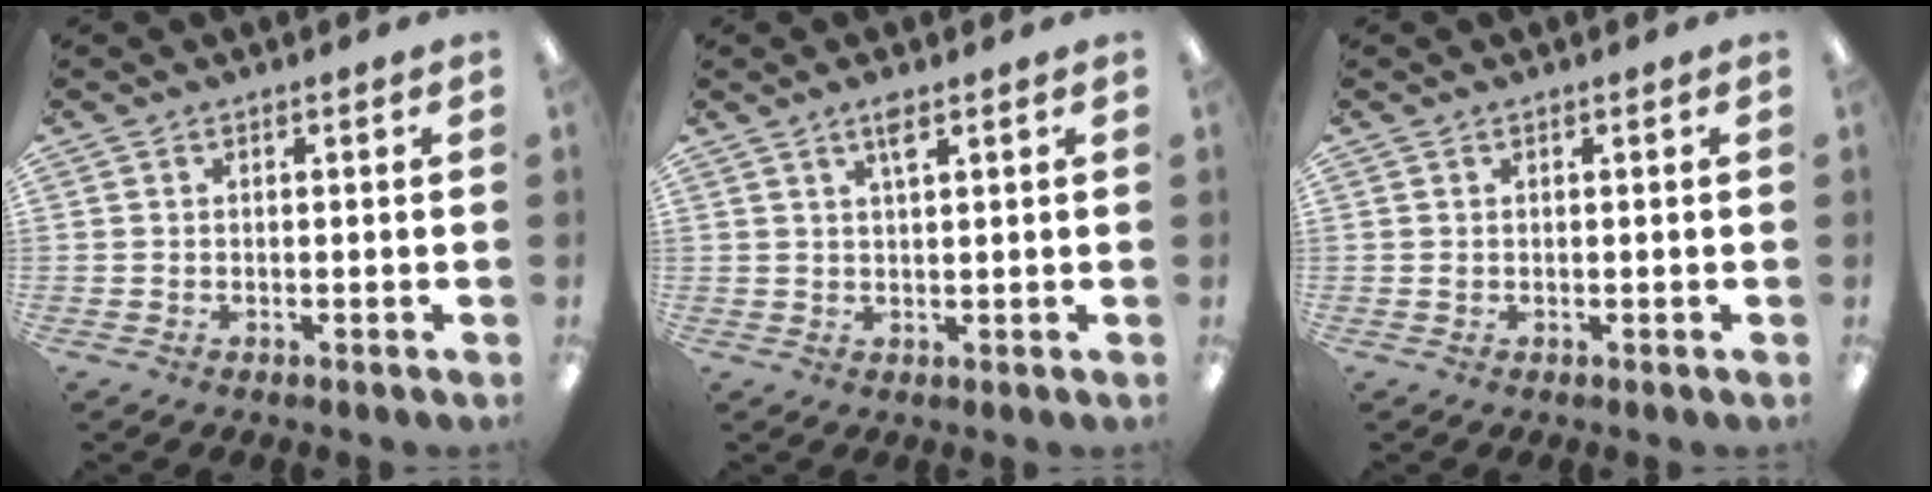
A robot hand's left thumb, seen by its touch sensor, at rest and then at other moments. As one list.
[{"total": 3.3, "force": [2.3, 0.6, 2.4], "torque": [-0.046, 0.001, 0.037]}, {"total": 0.7, "force": [0.3, 0.3, 0.5], "torque": [-0.011, 0.003, 0.004]}]